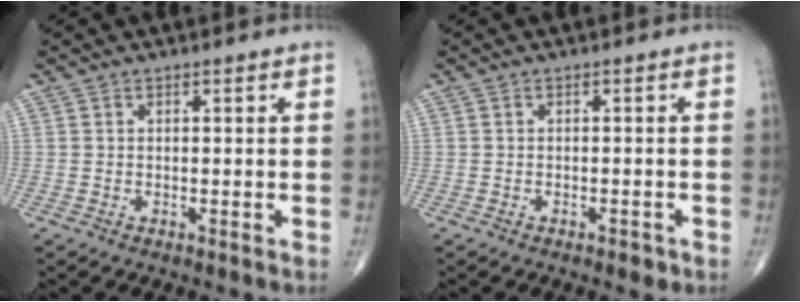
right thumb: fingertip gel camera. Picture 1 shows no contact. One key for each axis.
{"total": 1.3, "fx": -0.8, "fy": 0.6, "fz": 0.8, "tx": -0.009, "ty": 0.000, "tz": -0.011}